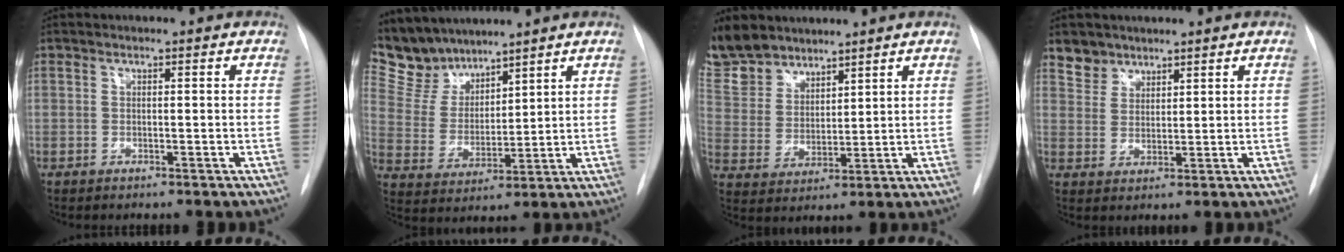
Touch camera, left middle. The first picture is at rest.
{"total": 8.6, "force": [8.0, 3.2, 1.0], "torque": [-0.032, 0.009, 0.172]}
{"total": 12.5, "force": [10.5, 6.1, 2.9], "torque": [-0.077, 0.015, 0.219]}
{"total": 3.8, "force": [3.1, 2.2, -0.2], "torque": [0.016, 0.002, 0.057]}